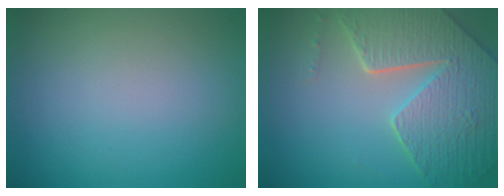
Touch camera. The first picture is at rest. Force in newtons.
{"total": 8.4, "press": 6.0, "slide": 5.8}